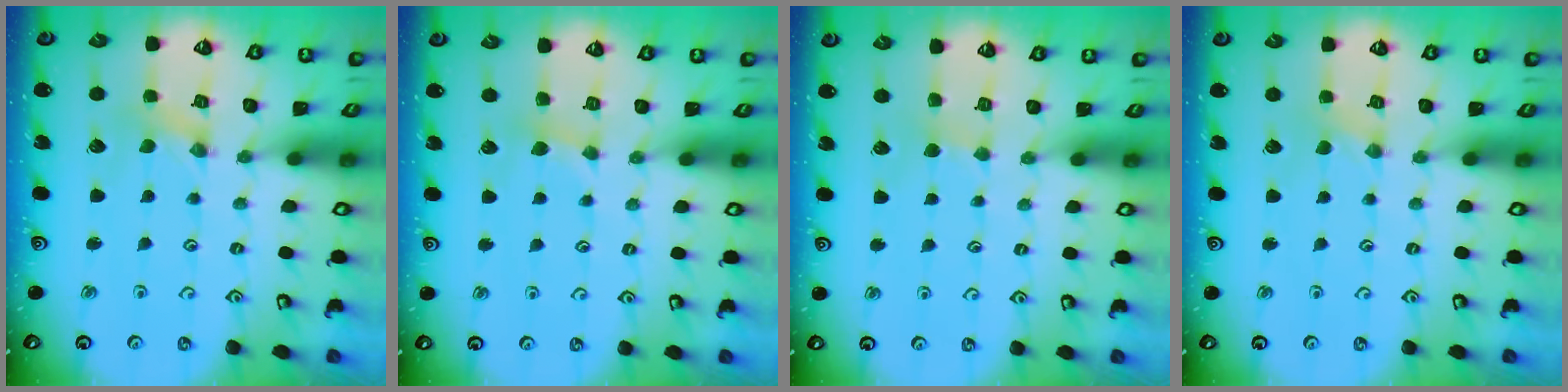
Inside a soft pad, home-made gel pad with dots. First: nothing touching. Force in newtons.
{"total": 2.1, "press": 2.0, "slide": 0.4}
{"total": 2.2, "press": 2.2, "slide": 0.4}
{"total": 0.0}